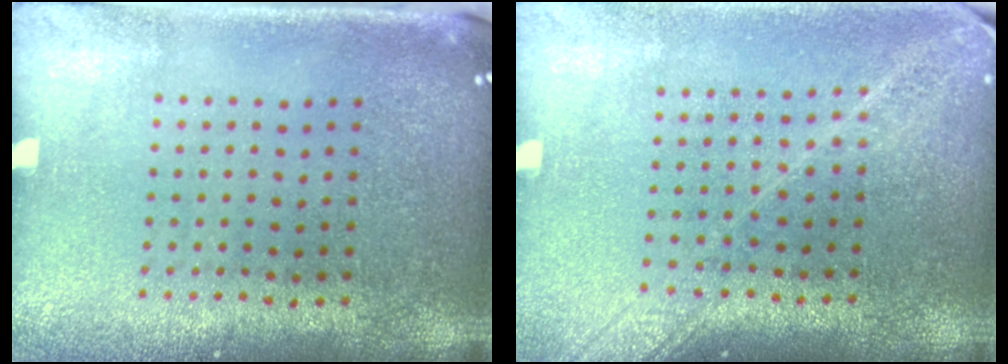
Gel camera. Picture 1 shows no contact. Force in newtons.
{"total": 1.8, "press": 1.5, "slide": 1.0}